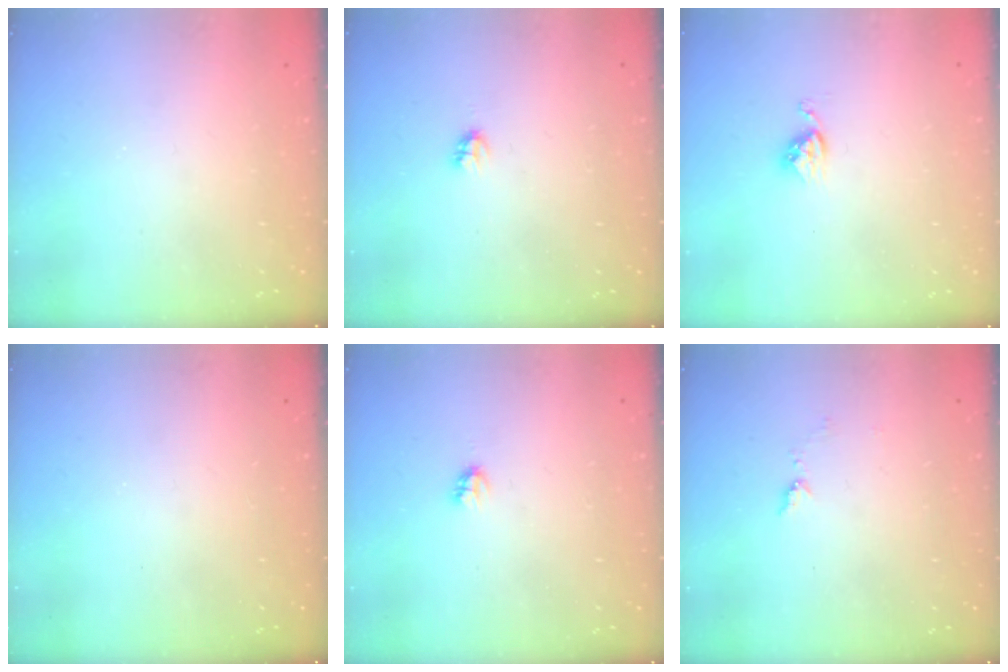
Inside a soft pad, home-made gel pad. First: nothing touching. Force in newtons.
{"total": 2.2, "press": 2.2, "slide": 0.2}
{"total": 4.0, "press": 3.9, "slide": 0.4}
{"total": 0.0}
{"total": 2.2, "press": 2.2, "slide": 0.2}
{"total": 4.6, "press": 4.5, "slide": 0.5}